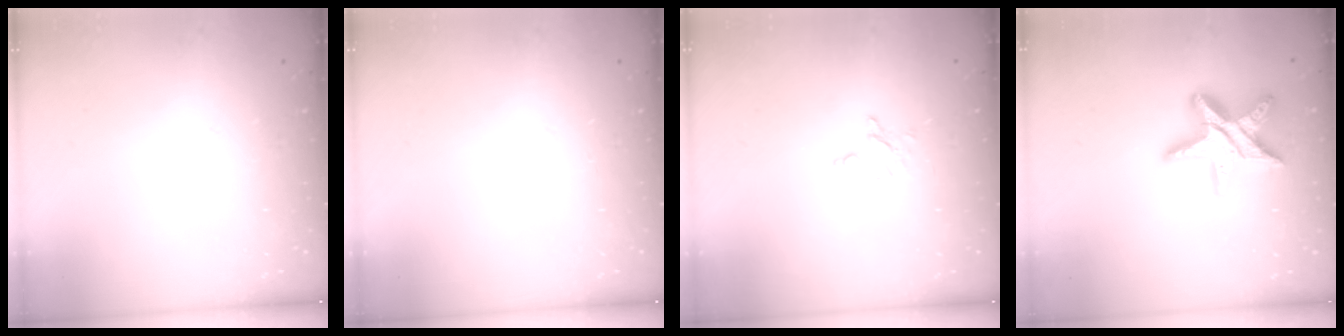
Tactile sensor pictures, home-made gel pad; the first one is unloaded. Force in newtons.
{"total": 0.0}
{"total": 4.0, "press": 4.0, "slide": 0.3}
{"total": 16.5, "press": 16.5, "slide": 1.2}